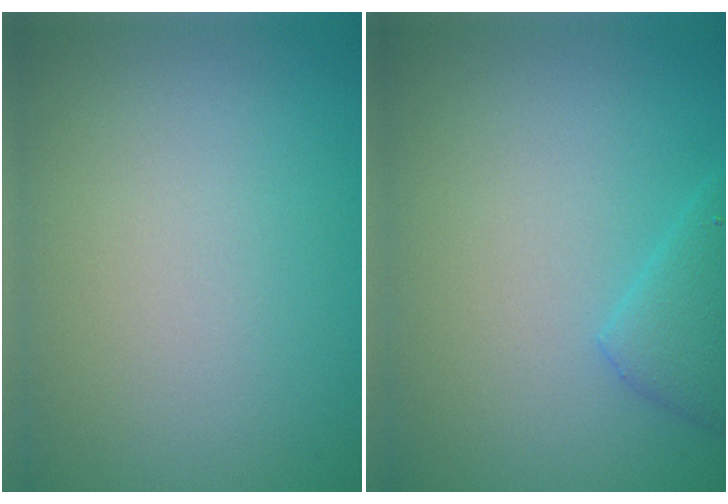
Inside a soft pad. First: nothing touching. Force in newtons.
{"total": 2.4, "press": 2.4, "slide": 0.2}